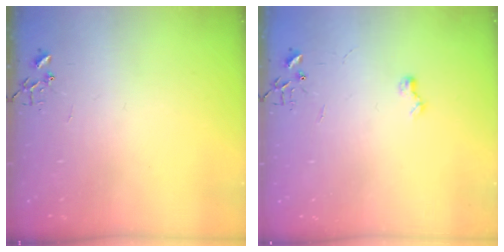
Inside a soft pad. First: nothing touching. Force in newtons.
{"total": 6.0, "press": 6.0, "slide": 0.7}